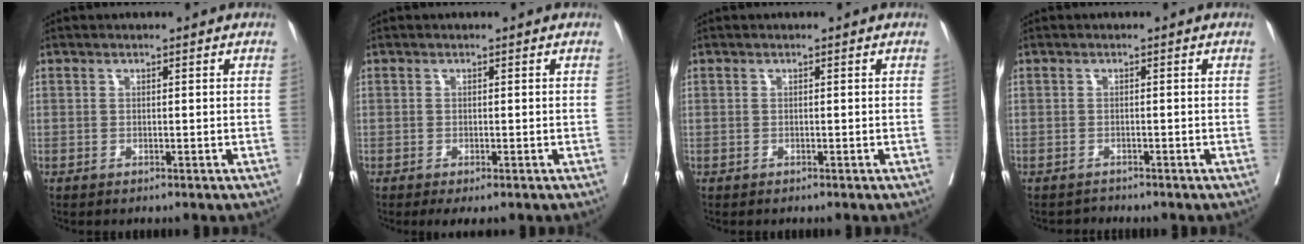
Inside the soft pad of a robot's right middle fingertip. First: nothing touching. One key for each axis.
{"total": 2.0, "fx": -1.3, "fy": 0.7, "fz": 1.4, "tx": -0.020, "ty": -0.007, "tz": -0.014}
{"total": 0.0}
{"total": 0.9, "fx": -0.8, "fy": 0.1, "fz": -0.5, "tx": 0.006, "ty": -0.006, "tz": -0.014}